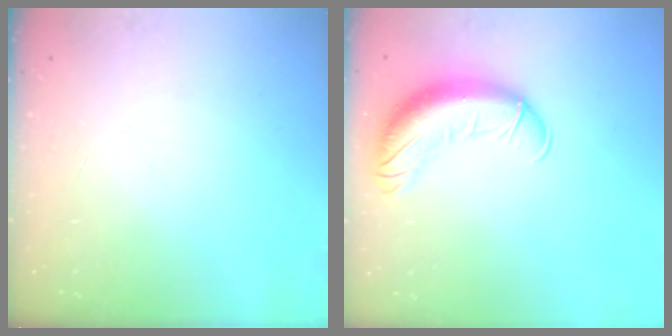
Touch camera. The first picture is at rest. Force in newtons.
{"total": 14.8, "press": 14.3, "slide": 3.6}